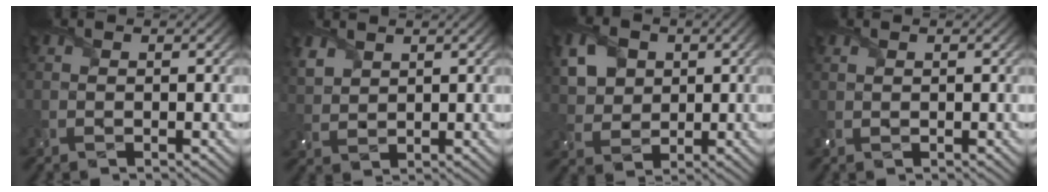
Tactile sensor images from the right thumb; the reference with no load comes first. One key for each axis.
{"total": 3.2, "fx": 2.3, "fy": 1.8, "fz": 1.2, "tx": -0.041, "ty": -0.001, "tz": 0.054}
{"total": 7.6, "fx": 2.6, "fy": 5.7, "fz": 4.3, "tx": -0.129, "ty": 0.006, "tz": 0.045}
{"total": 0.6, "fx": 0.5, "fy": 0.3, "fz": 0.3, "tx": -0.015, "ty": 0.001, "tz": 0.011}